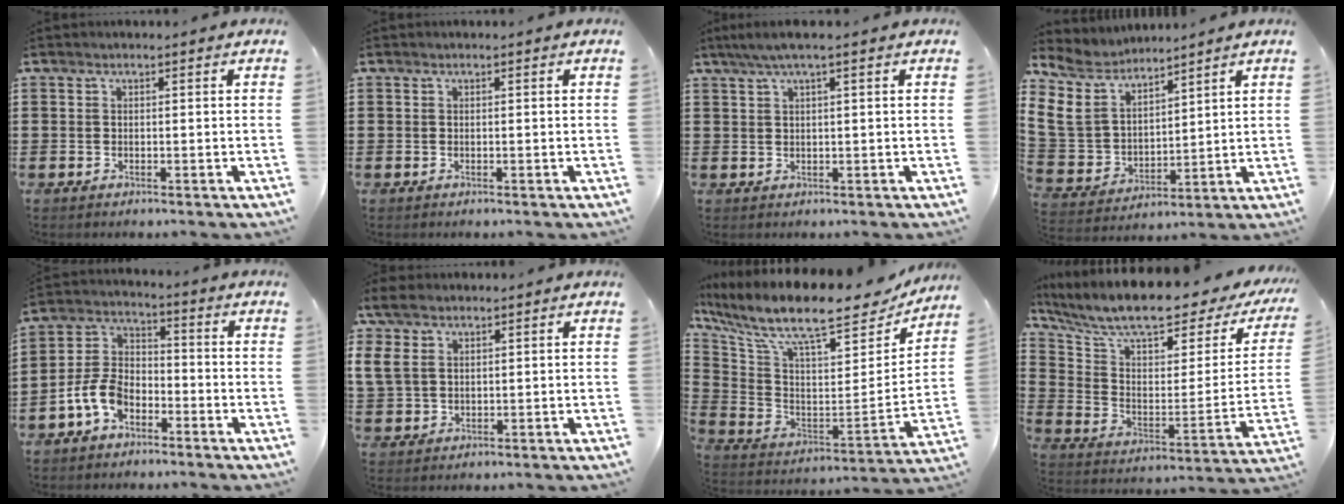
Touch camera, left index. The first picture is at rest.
{"total": 0.0}
{"total": 2.6, "force": [1.2, 0.0, 2.3], "torque": [-0.044, 0.001, 0.021]}
{"total": 8.1, "force": [5.8, 5.1, 2.6], "torque": [-0.099, -0.029, 0.105]}
{"total": 7.4, "force": [-4.1, 4.3, 4.3], "torque": [-0.123, 0.004, -0.089]}
{"total": 5.5, "force": [2.8, 3.8, 2.8], "torque": [-0.084, 0.010, 0.051]}
{"total": 11.8, "force": [9.1, 2.5, 7.0], "torque": [-0.163, -0.067, 0.152]}
{"total": 9.8, "force": [7.7, 1.6, 5.8], "torque": [-0.137, -0.055, 0.128]}